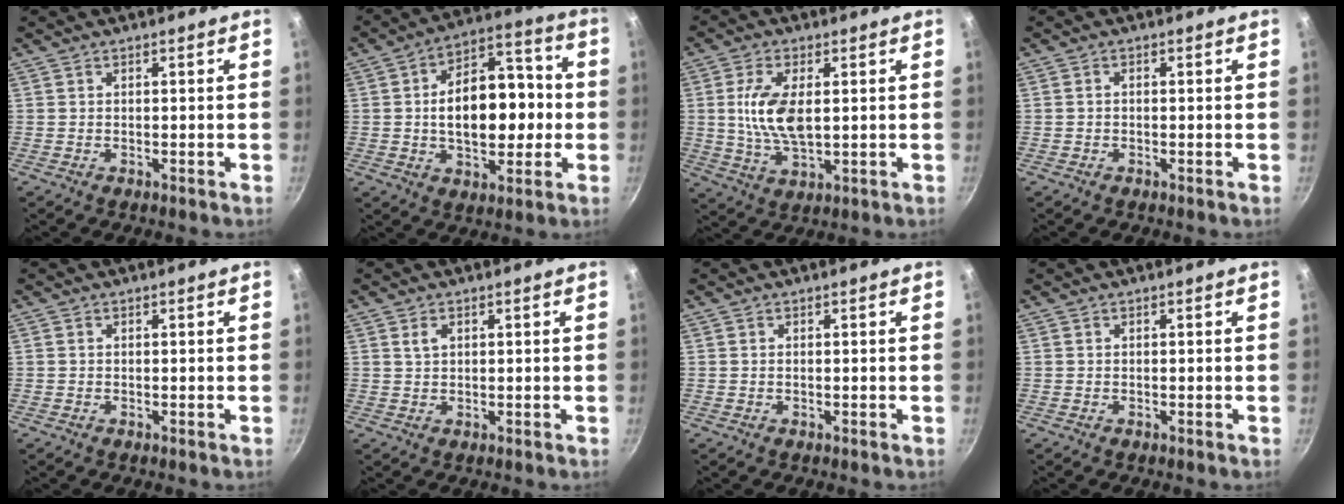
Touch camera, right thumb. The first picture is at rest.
{"total": 18.2, "force": [-0.9, 11.1, 14.4], "torque": [-0.179, 0.038, -0.015]}
{"total": 10.1, "force": [1.2, 4.9, 8.8], "torque": [-0.172, -0.005, 0.028]}
{"total": 0.7, "force": [-0.2, 0.5, 0.4], "torque": [-0.010, 0.007, -0.004]}
{"total": 0.0}
{"total": 1.9, "force": [0.8, 1.2, 1.3], "torque": [-0.022, -0.003, 0.018]}
{"total": 0.0}
{"total": 0.0}